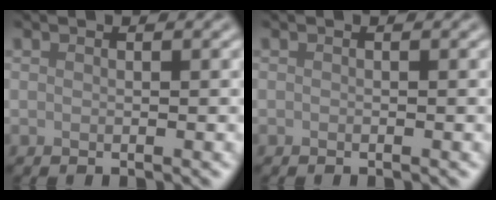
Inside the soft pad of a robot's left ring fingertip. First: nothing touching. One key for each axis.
{"total": 0.0}